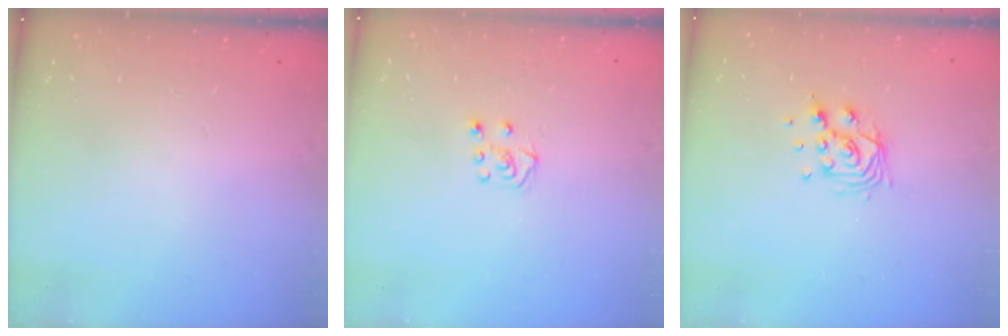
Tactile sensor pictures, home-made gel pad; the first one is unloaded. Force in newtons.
{"total": 5.3, "press": 5.3, "slide": 0.6}
{"total": 8.9, "press": 8.9, "slide": 1.0}